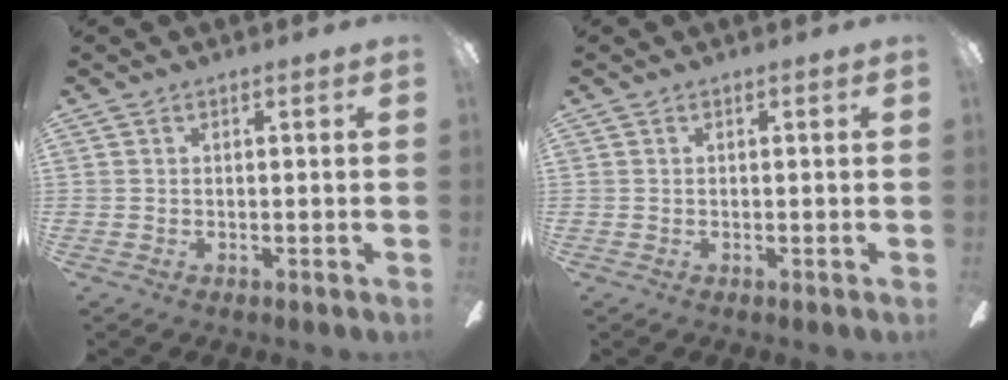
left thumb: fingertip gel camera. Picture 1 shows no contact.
{"total": 0.0}